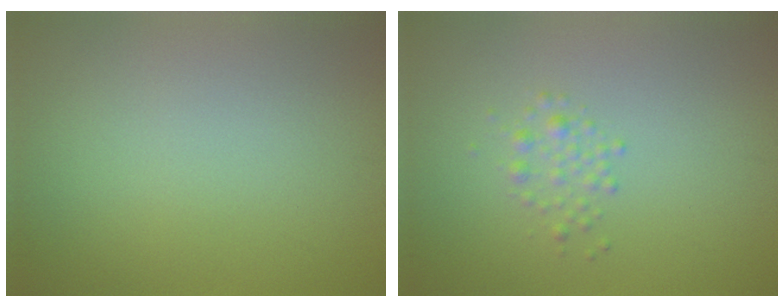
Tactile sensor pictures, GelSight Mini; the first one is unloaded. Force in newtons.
{"total": 1.4, "press": 1.4, "slide": 0.1}